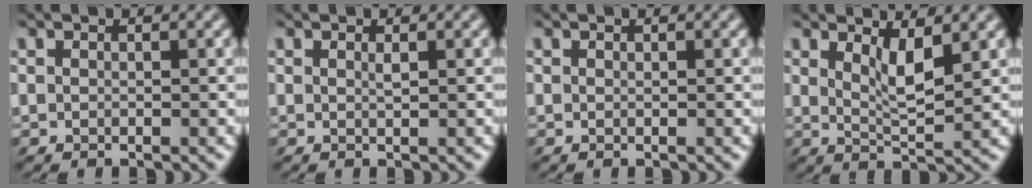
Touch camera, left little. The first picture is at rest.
{"total": 0.5, "force": [0.3, -0.3, 0.4], "torque": [-0.010, -0.003, 0.008]}
{"total": 0.0}
{"total": 2.7, "force": [1.4, 0.2, 2.2], "torque": [-0.044, -0.008, 0.024]}